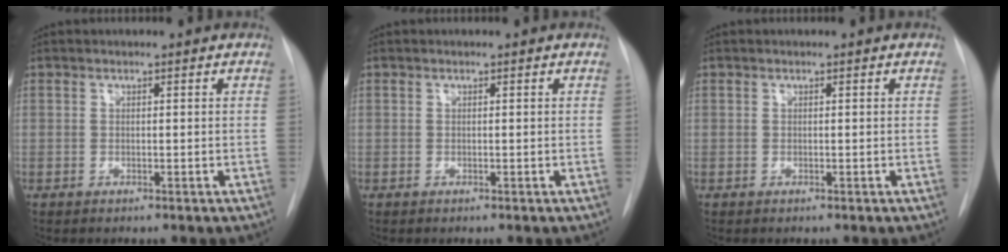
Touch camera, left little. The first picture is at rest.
{"total": 0.0}
{"total": 0.0}